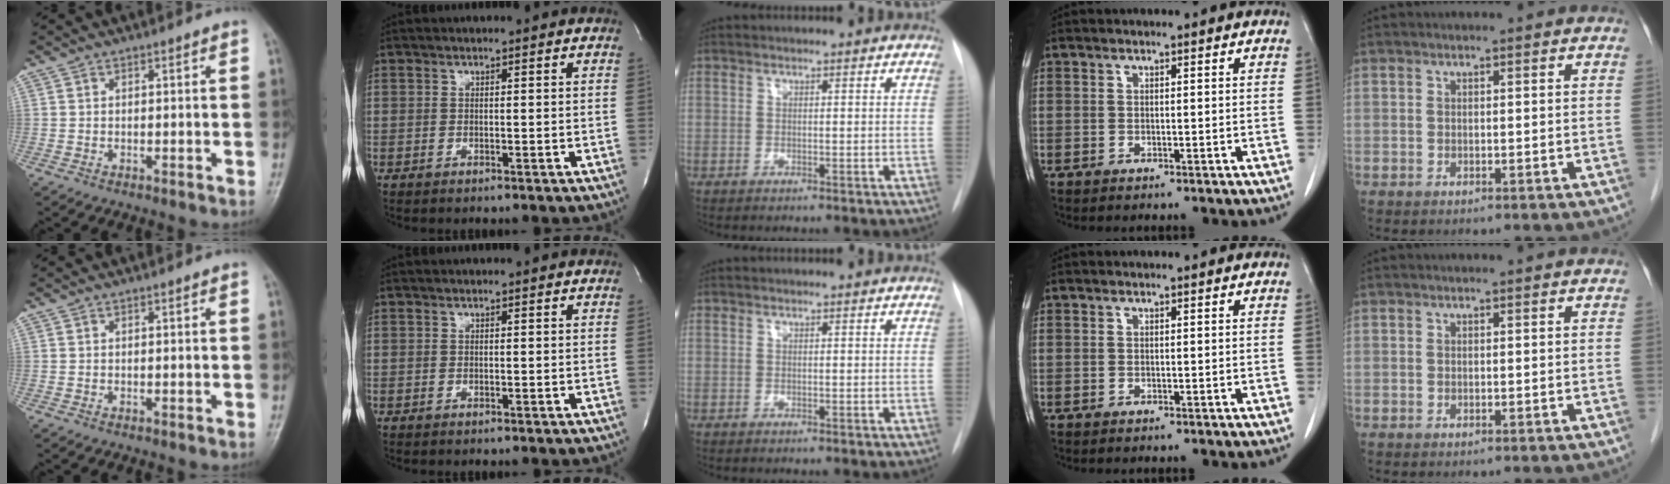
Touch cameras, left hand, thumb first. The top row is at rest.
{}